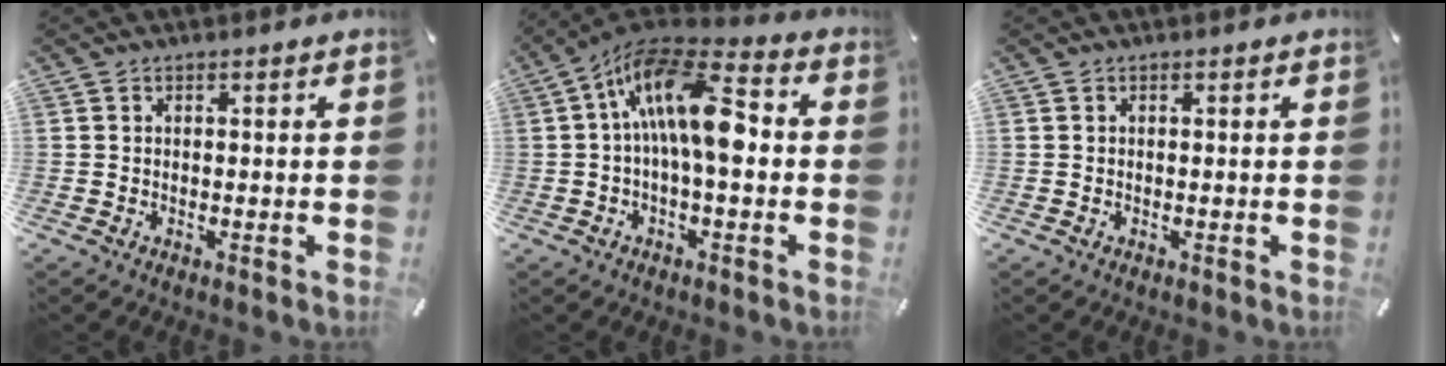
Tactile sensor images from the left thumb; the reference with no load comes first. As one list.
[{"total": 16.8, "force": [0.8, 7.5, 15.0], "torque": [-0.269, 0.005, 0.014]}, {"total": 0.0}]